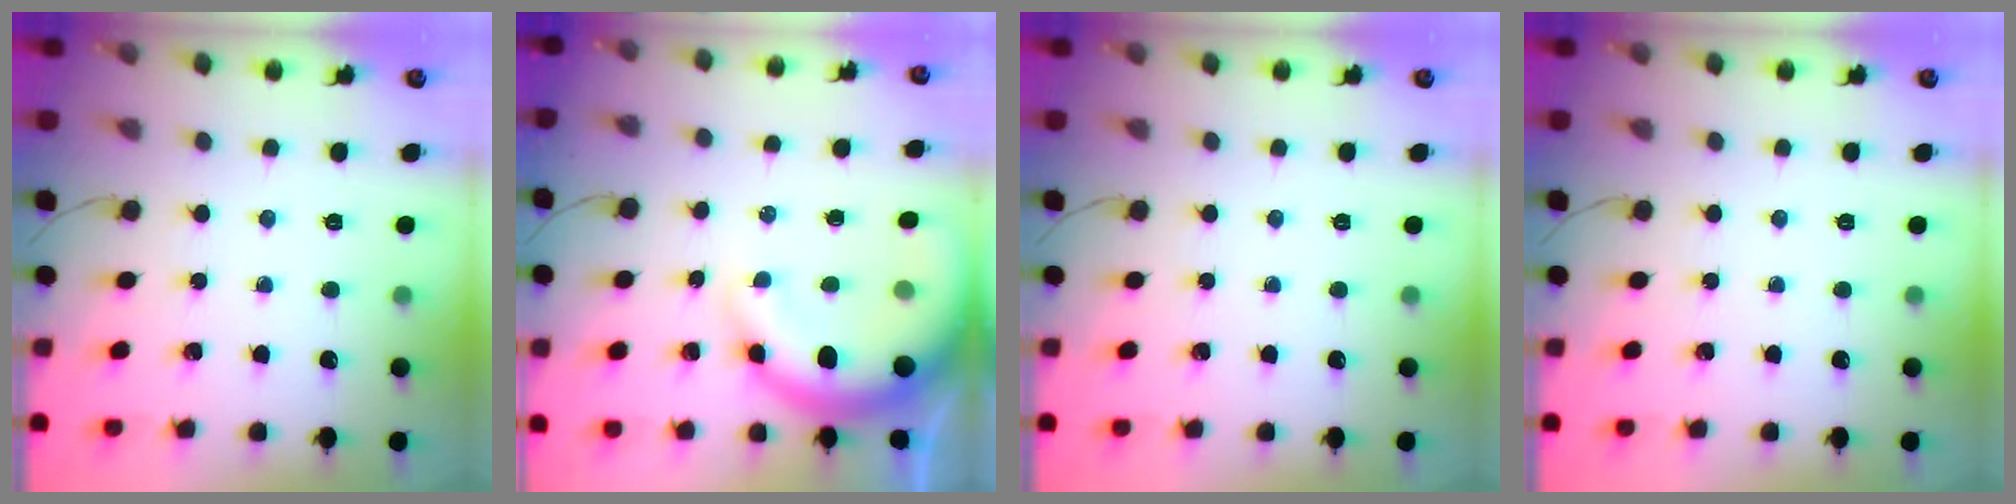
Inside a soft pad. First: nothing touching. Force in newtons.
{"total": 12.7, "press": 12.4, "slide": 2.7}
{"total": 0.0}
{"total": 0.0}